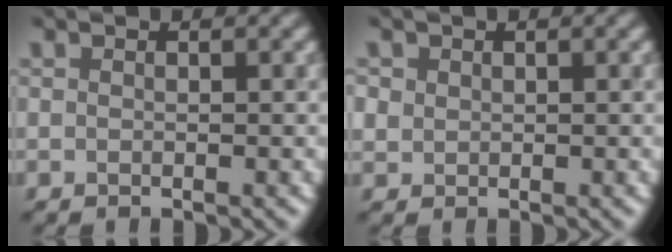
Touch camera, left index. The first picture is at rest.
{"total": 1.1, "force": [0.4, 1.0, 0.2], "torque": [-0.001, -0.002, 0.009]}